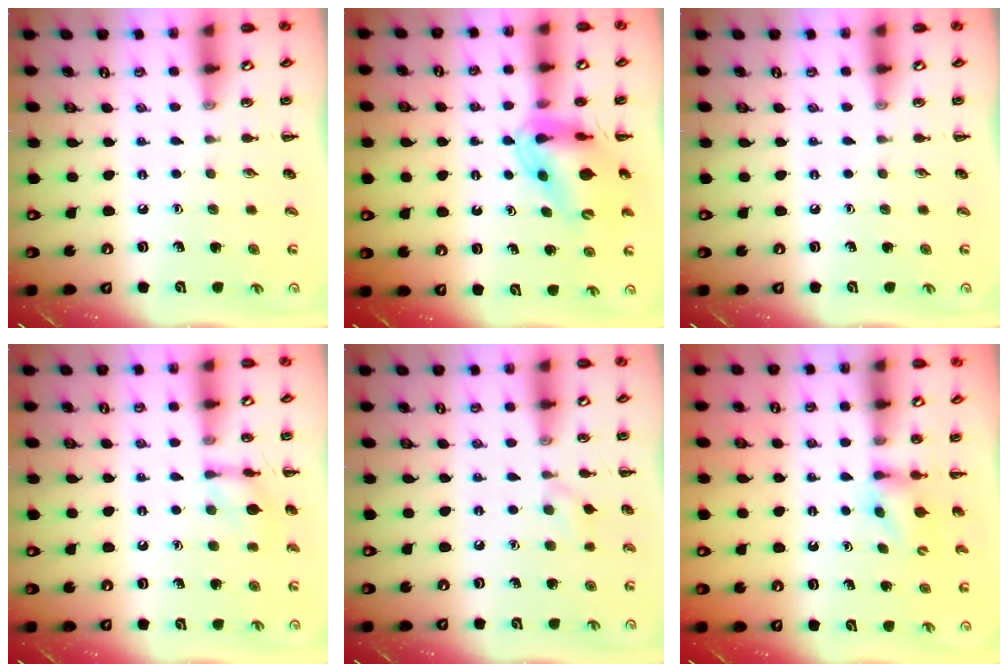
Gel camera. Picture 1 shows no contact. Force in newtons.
{"total": 12.1, "press": 11.6, "slide": 3.5}
{"total": 0.0}
{"total": 9.6, "press": 9.6, "slide": 0.5}
{"total": 4.5, "press": 4.2, "slide": 1.6}
{"total": 4.4, "press": 4.2, "slide": 1.2}